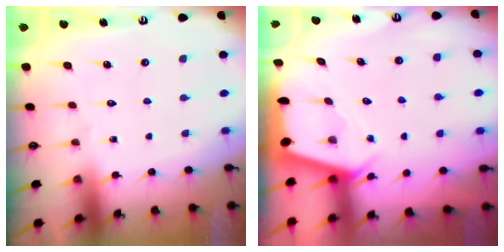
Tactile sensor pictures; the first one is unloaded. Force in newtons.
{"total": 2.5, "press": 2.5, "slide": 0.3}